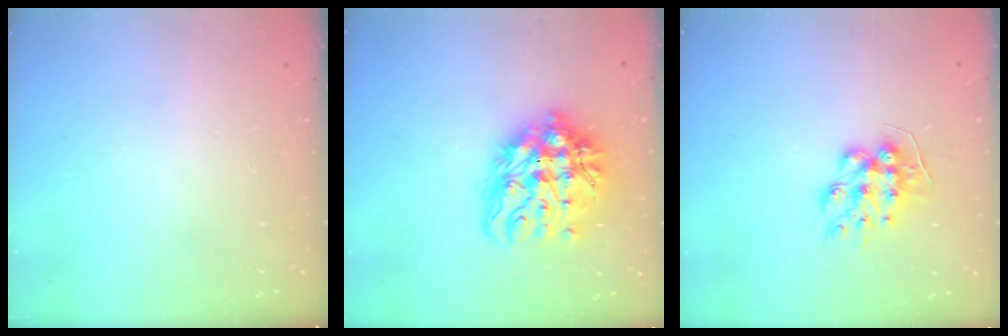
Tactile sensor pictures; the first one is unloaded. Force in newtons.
{"total": 17.9, "press": 17.8, "slide": 2.1}
{"total": 10.1, "press": 10.1, "slide": 0.6}